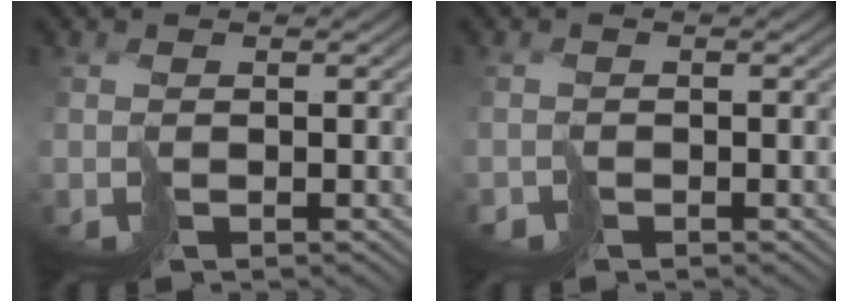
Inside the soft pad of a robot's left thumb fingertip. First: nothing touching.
{"total": 0.7, "force": [-0.7, 0.2, -0.2], "torque": [0.005, -0.003, -0.015]}